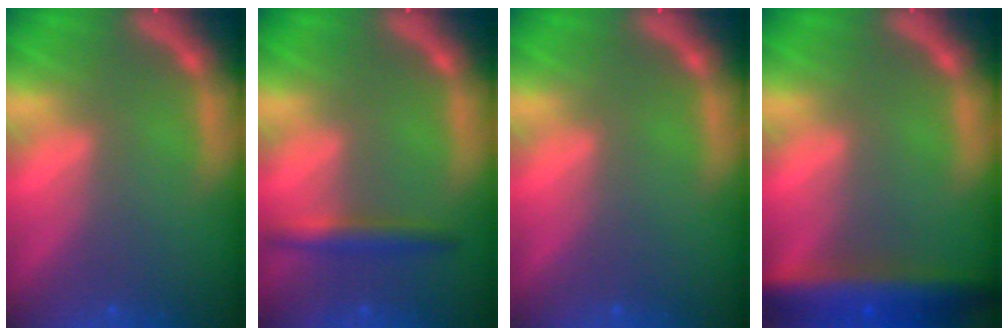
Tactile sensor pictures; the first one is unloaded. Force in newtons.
{"total": 2.4}
{"total": 0.0}
{"total": 6.5}